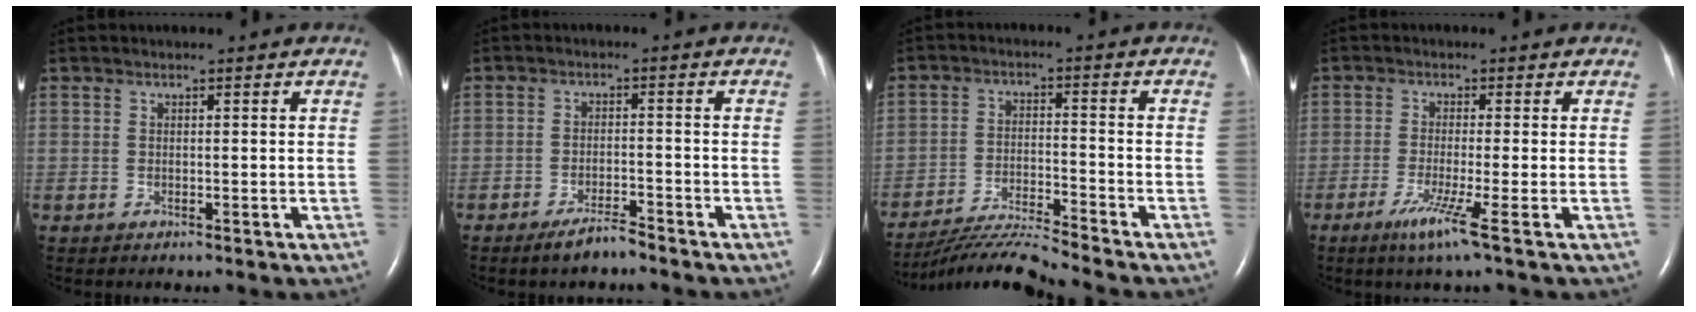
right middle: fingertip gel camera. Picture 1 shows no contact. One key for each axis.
{"total": 3.5, "fx": -3.0, "fy": 0.5, "fz": 1.8, "tx": -0.038, "ty": -0.004, "tz": -0.055}
{"total": 9.0, "fx": -8.5, "fy": -2.3, "fz": 2.0, "tx": -0.033, "ty": -0.014, "tz": -0.156}
{"total": 4.8, "fx": -2.6, "fy": -1.0, "fz": 4.0, "tx": -0.081, "ty": -0.019, "tz": -0.053}